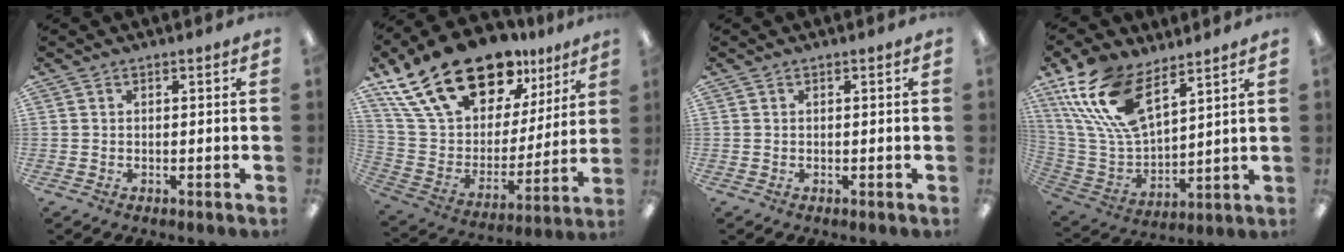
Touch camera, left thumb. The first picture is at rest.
{"total": 24.0, "force": [17.9, 11.2, 11.4], "torque": [-0.216, -0.115, 0.326]}
{"total": 0.0}
{"total": 20.1, "force": [11.2, 9.8, 13.5], "torque": [-0.312, -0.042, 0.202]}